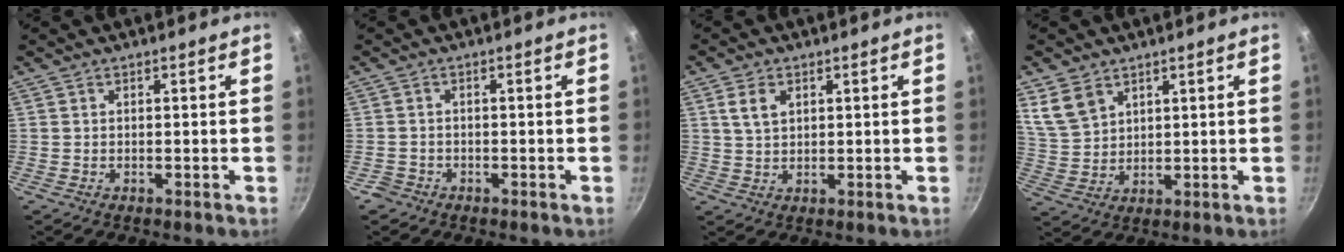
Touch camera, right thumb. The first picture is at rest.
{"total": 1.8, "force": [-1.2, 1.3, 0.1], "torque": [0.002, 0.018, -0.018]}
{"total": 4.1, "force": [1.5, 2.8, 2.6], "torque": [-0.038, -0.002, 0.033]}
{"total": 6.5, "force": [3.9, 4.2, 3.0], "torque": [-0.049, -0.015, 0.089]}